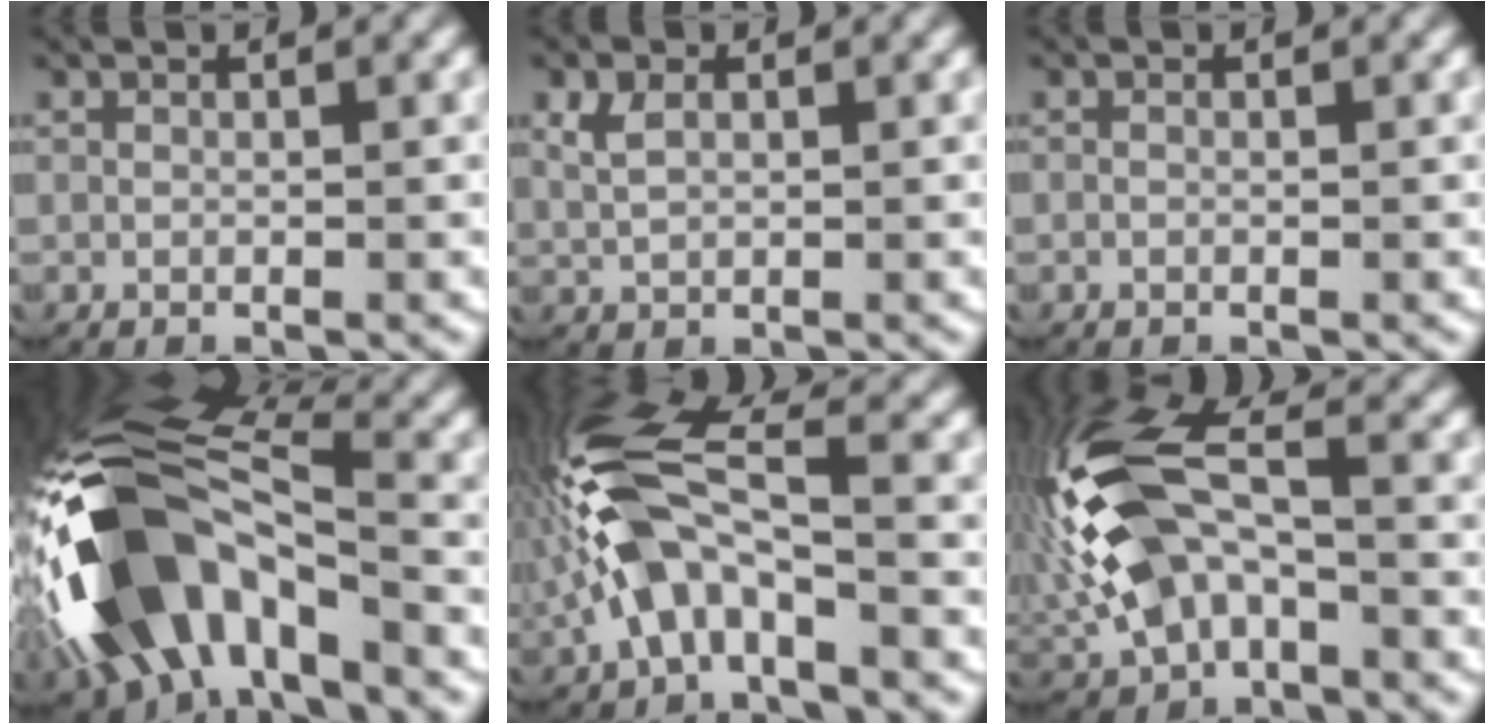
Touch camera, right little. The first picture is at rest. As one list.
[{"total": 2.1, "force": [0.7, 1.4, 1.3], "torque": [-0.034, 0.004, 0.017]}, {"total": 0.0}, {"total": 13.8, "force": [-1.8, 8.6, 10.7], "torque": [-0.227, -0.008, -0.028]}, {"total": 6.7, "force": [0.2, 3.4, 5.7], "torque": [-0.137, 0.004, 0.004]}, {"total": 7.6, "force": [0.2, 4.4, 6.3], "torque": [-0.149, 0.004, 0.010]}]